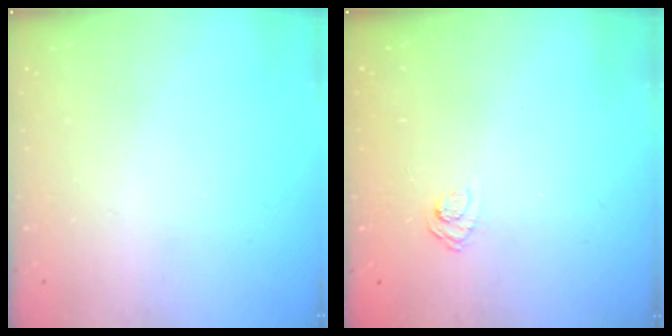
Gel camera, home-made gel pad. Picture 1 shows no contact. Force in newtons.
{"total": 3.1, "press": 2.8, "slide": 1.3}